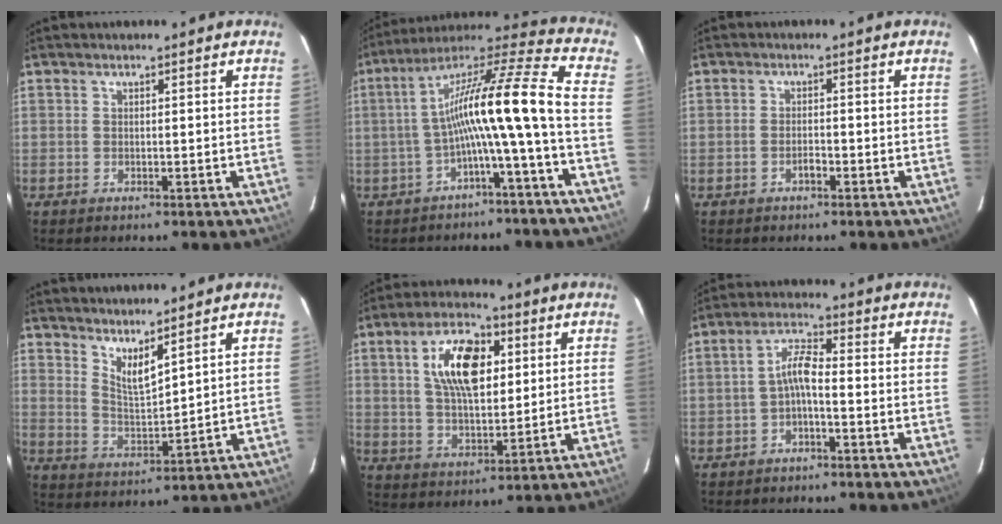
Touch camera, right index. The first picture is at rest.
{"total": 15.8, "force": [-4.0, -0.5, 15.3], "torque": [-0.260, 0.009, -0.081]}
{"total": 1.6, "force": [-1.1, 0.6, 1.0], "torque": [-0.022, 0.004, -0.021]}
{"total": 5.9, "force": [4.7, 0.9, 3.5], "torque": [-0.060, -0.012, 0.086]}
{"total": 13.0, "force": [3.8, 6.4, 10.7], "torque": [-0.192, 0.020, 0.070]}
{"total": 4.1, "force": [-1.8, 0.9, 3.6], "torque": [-0.080, 0.014, -0.034]}